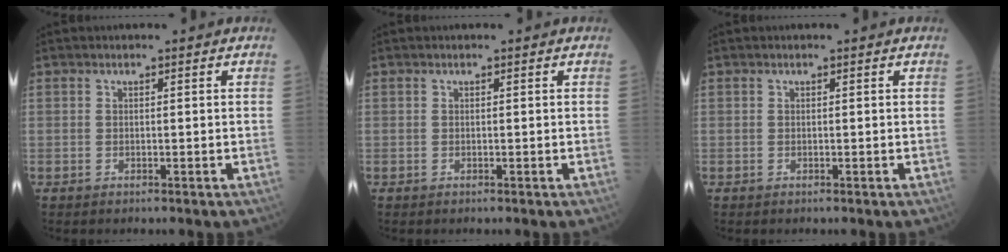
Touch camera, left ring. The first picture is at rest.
{"total": 0.0}
{"total": 0.0}